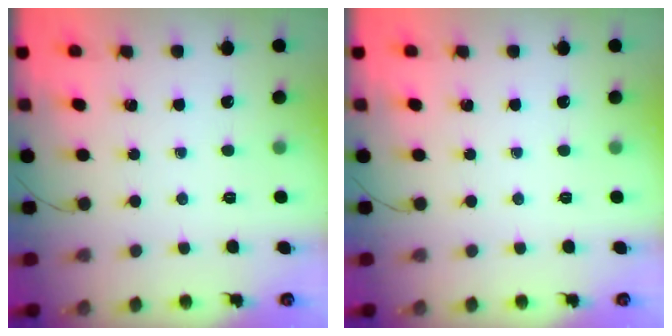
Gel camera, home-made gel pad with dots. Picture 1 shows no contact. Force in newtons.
{"total": 0.0}